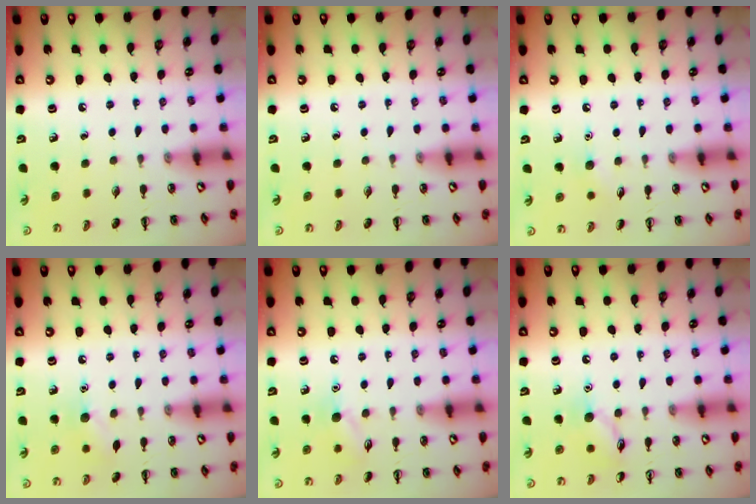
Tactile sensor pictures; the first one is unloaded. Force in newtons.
{"total": 0.0}
{"total": 4.7, "press": 4.5, "slide": 1.2}
{"total": 8.4, "press": 8.1, "slide": 1.8}
{"total": 8.0, "press": 7.9, "slide": 1.5}
{"total": 8.1, "press": 8.1, "slide": 0.7}